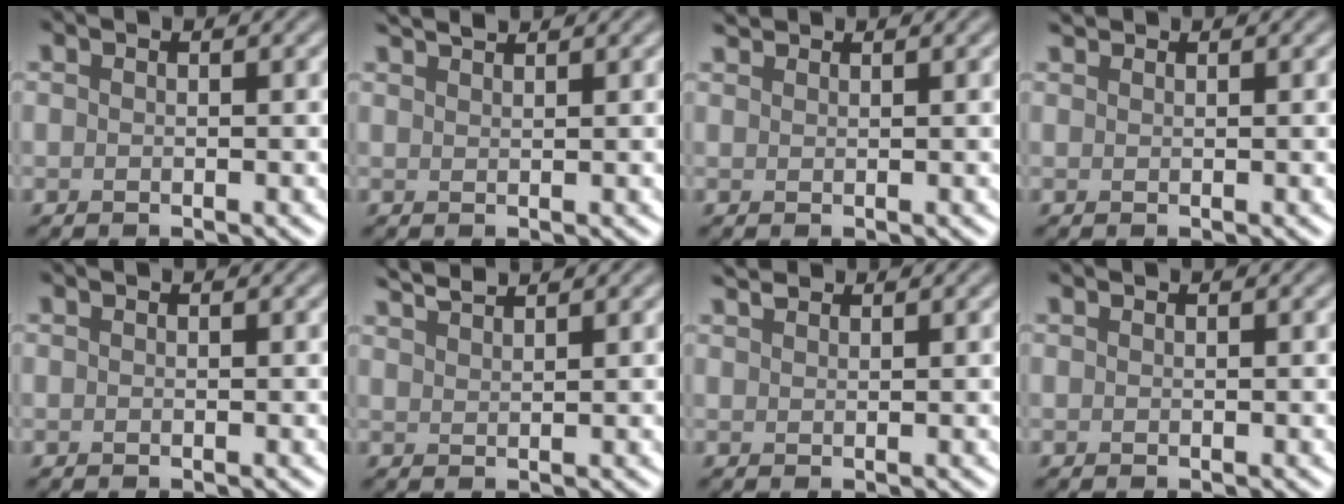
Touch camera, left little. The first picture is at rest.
{"total": 1.8, "force": [1.7, 0.2, 0.6], "torque": [-0.004, 0.004, 0.026]}
{"total": 1.1, "force": [1.1, 0.2, 0.1], "torque": [-0.003, 0.005, 0.023]}
{"total": 0.8, "force": [0.8, 0.1, 0.1], "torque": [-0.002, 0.003, 0.018]}
{"total": 0.0}
{"total": 2.4, "force": [2.3, 0.3, 0.8], "torque": [-0.004, 0.007, 0.039]}
{"total": 1.4, "force": [1.3, 0.3, 0.4], "torque": [-0.009, 0.005, 0.025]}
{"total": 0.0}